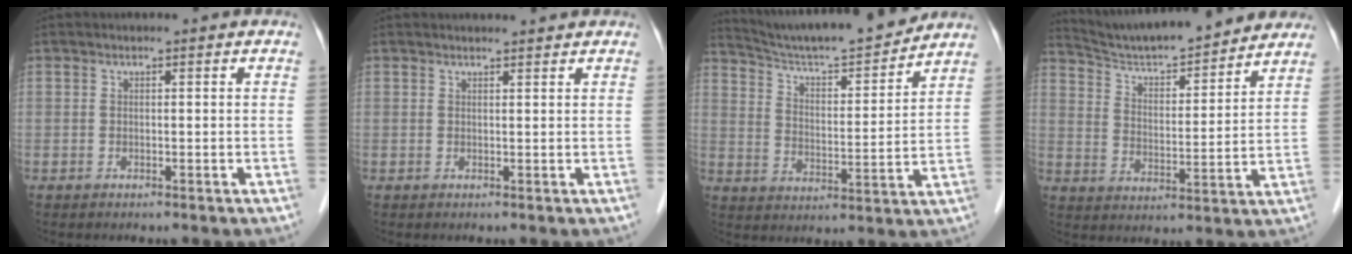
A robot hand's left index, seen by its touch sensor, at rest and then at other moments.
{"total": 2.5, "force": [2.4, 0.1, 0.5], "torque": [-0.009, 0.007, 0.028]}
{"total": 15.8, "force": [14.8, 0.1, 5.5], "torque": [-0.095, -0.007, 0.232]}
{"total": 16.2, "force": [15.1, 1.6, 5.8], "torque": [-0.096, -0.001, 0.230]}